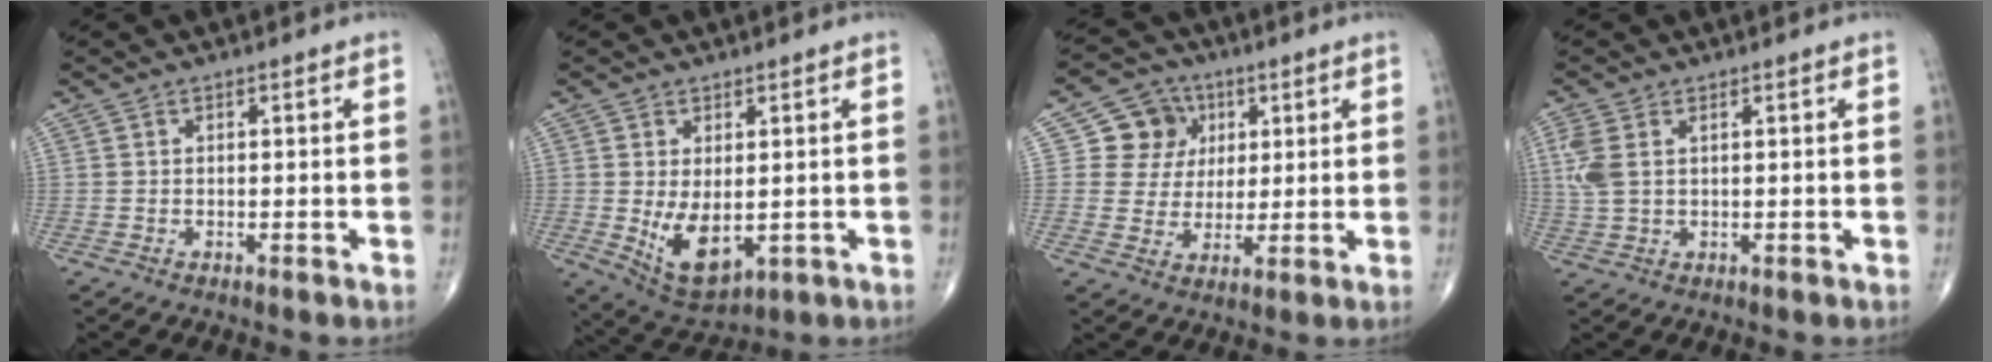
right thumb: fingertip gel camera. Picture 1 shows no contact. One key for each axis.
{"total": 8.9, "fx": -0.8, "fy": 4.8, "fz": 7.4, "tx": -0.115, "ty": -0.014, "tz": 0.007}
{"total": 8.7, "fx": 2.8, "fy": 8.0, "fz": 2.1, "tx": 0.007, "ty": -0.002, "tz": 0.045}
{"total": 5.0, "fx": 1.4, "fy": 2.8, "fz": 3.9, "tx": -0.117, "ty": 0.010, "tz": 0.032}